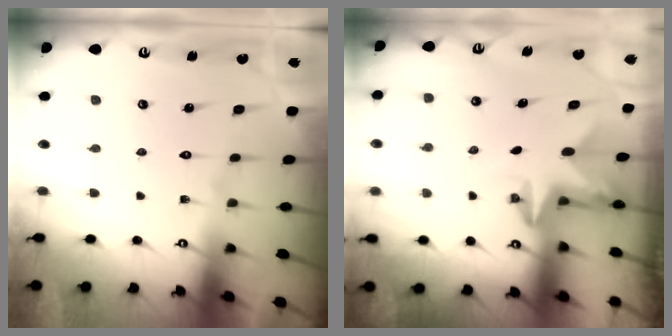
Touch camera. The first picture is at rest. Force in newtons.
{"total": 2.4, "press": 2.3, "slide": 0.4}